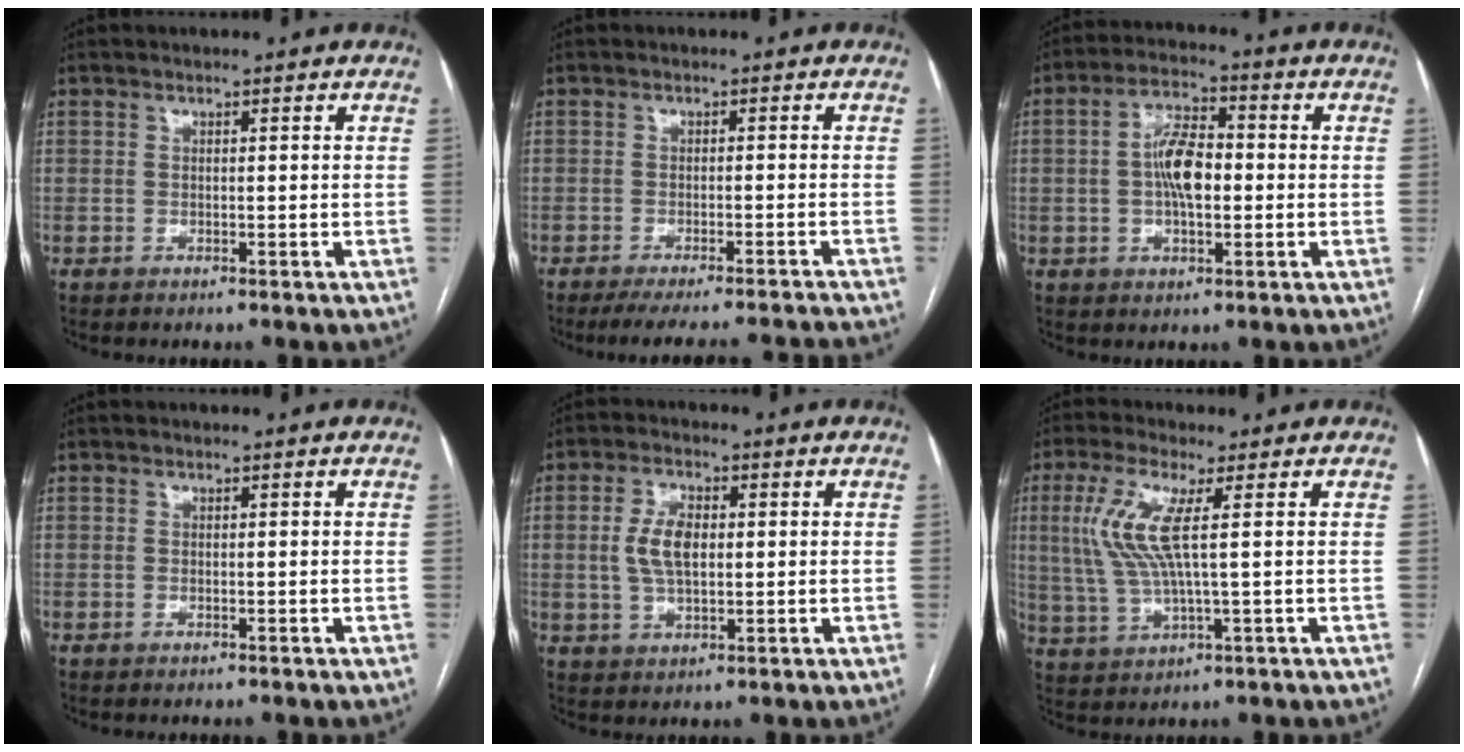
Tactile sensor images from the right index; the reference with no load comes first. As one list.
[{"total": 15.7, "force": [-14.8, 0.0, 5.3], "torque": [-0.065, -0.015, -0.188]}, {"total": 7.8, "force": [-0.2, 3.2, 7.1], "torque": [-0.136, 0.014, -0.008]}, {"total": 0.0}, {"total": 6.0, "force": [0.6, 2.9, 5.2], "torque": [-0.113, 0.011, 0.013]}, {"total": 8.6, "force": [1.9, 1.0, 8.3], "torque": [-0.202, 0.005, 0.039]}]